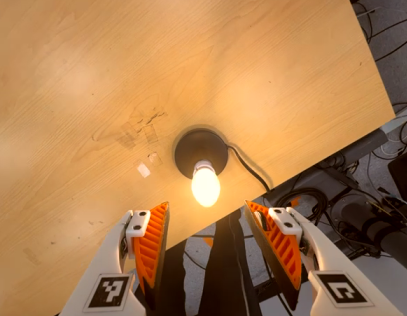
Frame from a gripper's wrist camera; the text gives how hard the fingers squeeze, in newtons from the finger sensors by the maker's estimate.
{"total": 0.0}